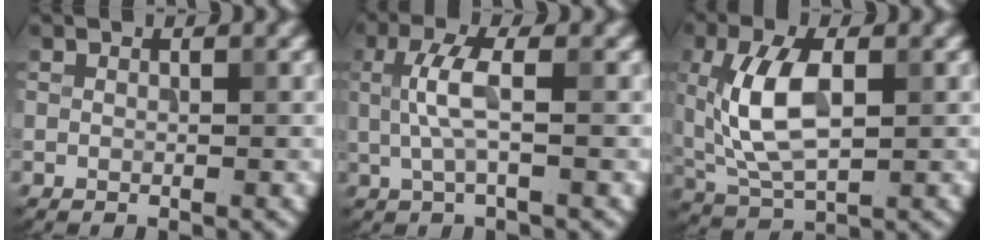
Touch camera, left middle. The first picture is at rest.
{"total": 3.4, "force": [0.3, 0.8, 3.3], "torque": [-0.076, 0.003, 0.005]}
{"total": 7.1, "force": [0.9, 3.6, 6.1], "torque": [-0.132, 0.005, 0.019]}